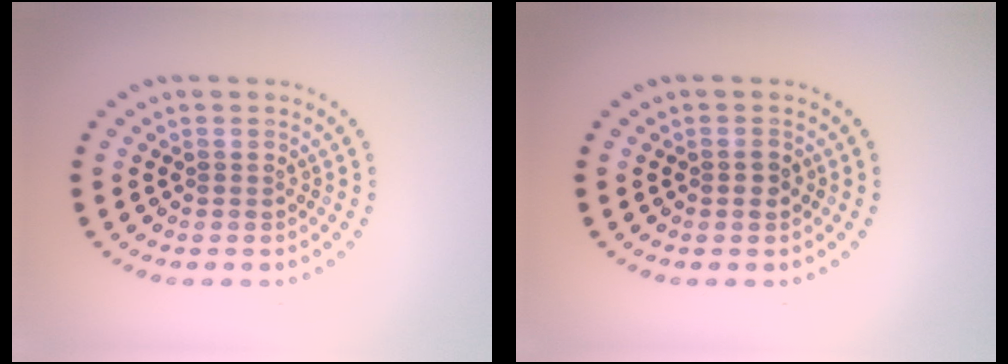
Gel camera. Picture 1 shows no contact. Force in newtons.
{"total": 1.1, "press": 1.1, "slide": 0.1}